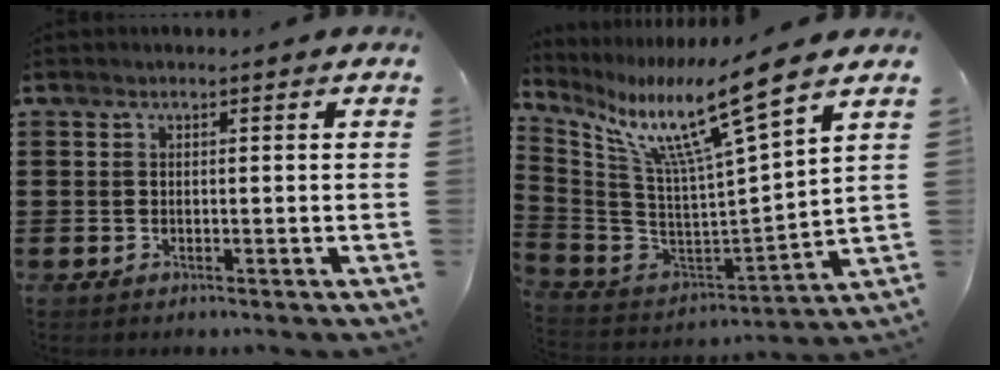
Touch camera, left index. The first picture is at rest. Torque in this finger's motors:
{"motor_torque": [2.14, 0.00, 0.81, 0.21]}